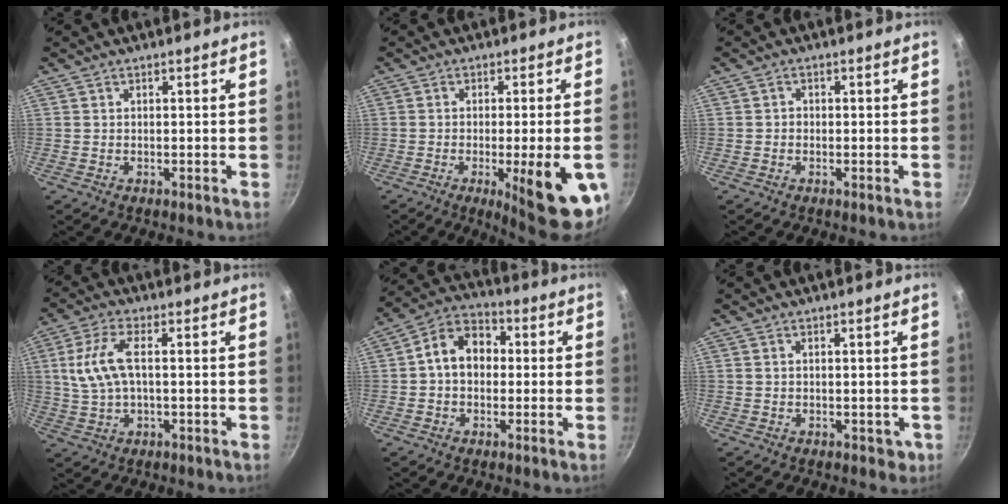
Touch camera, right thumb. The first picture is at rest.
{"total": 15.6, "force": [-5.0, 3.5, 14.4], "torque": [-0.164, 0.004, -0.060]}
{"total": 0.8, "force": [-0.4, 0.7, 0.2], "torque": [-0.001, 0.002, -0.008]}
{"total": 9.1, "force": [0.8, 4.0, 8.1], "torque": [-0.178, 0.011, 0.014]}
{"total": 9.7, "force": [0.4, 7.4, 6.3], "torque": [-0.067, 0.029, -0.013]}
{"total": 2.4, "force": [-0.1, 1.6, 1.8], "torque": [-0.015, 0.000, 0.002]}